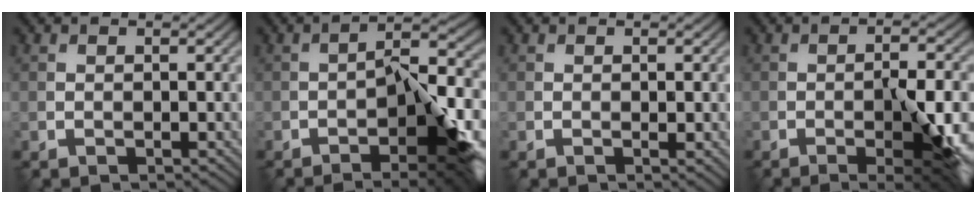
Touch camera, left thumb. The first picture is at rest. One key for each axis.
{"total": 10.7, "fx": -4.4, "fy": 3.5, "fz": 9.2, "tx": -0.136, "ty": -0.002, "tz": -0.066}
{"total": 0.7, "fx": -0.1, "fy": 0.2, "fz": 0.7, "tx": -0.012, "ty": -0.003, "tz": -0.002}
{"total": 9.0, "fx": -3.1, "fy": 2.4, "fz": 8.1, "tx": -0.123, "ty": -0.006, "tz": -0.036}